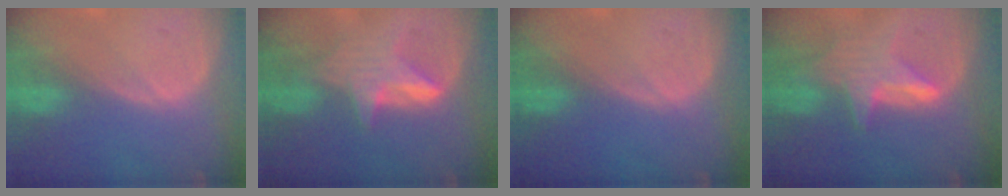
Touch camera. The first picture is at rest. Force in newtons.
{"total": 5.6, "press": 5.5, "slide": 1.1}
{"total": 0.0}
{"total": 6.8, "press": 6.4, "slide": 2.1}